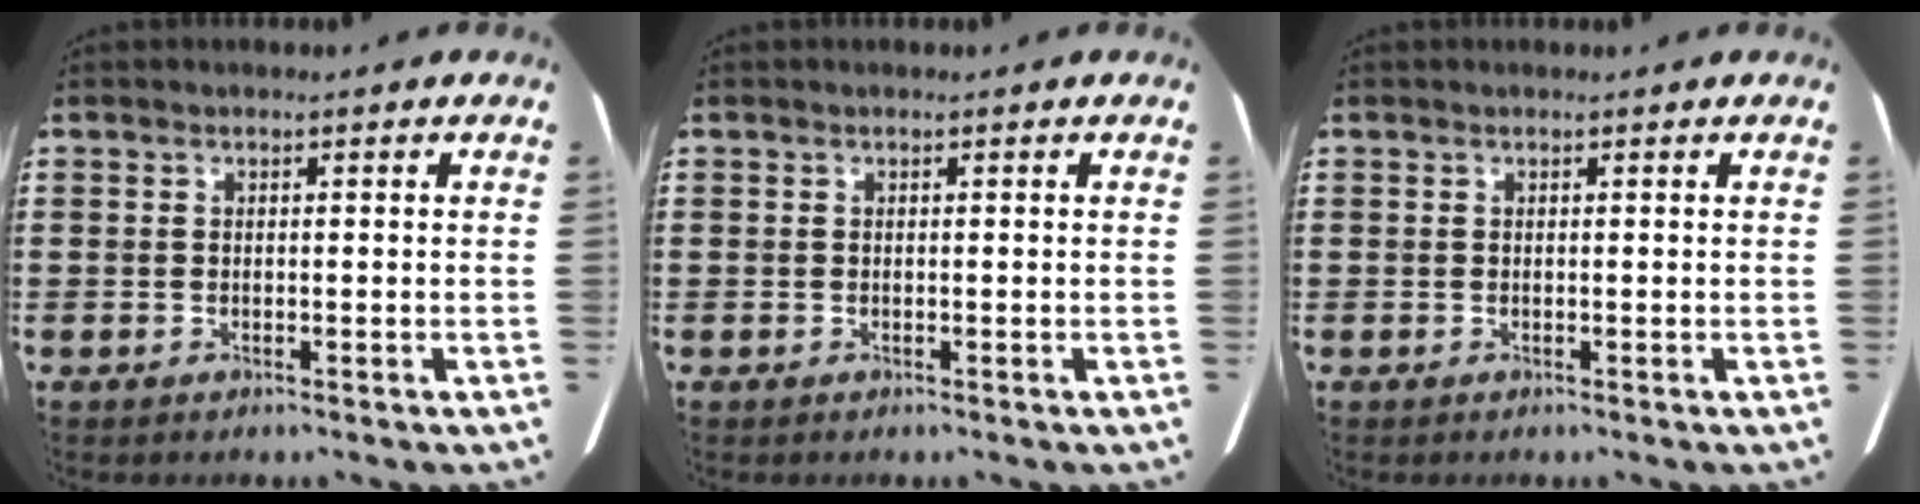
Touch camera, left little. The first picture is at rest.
{"total": 0.0}
{"total": 0.0}